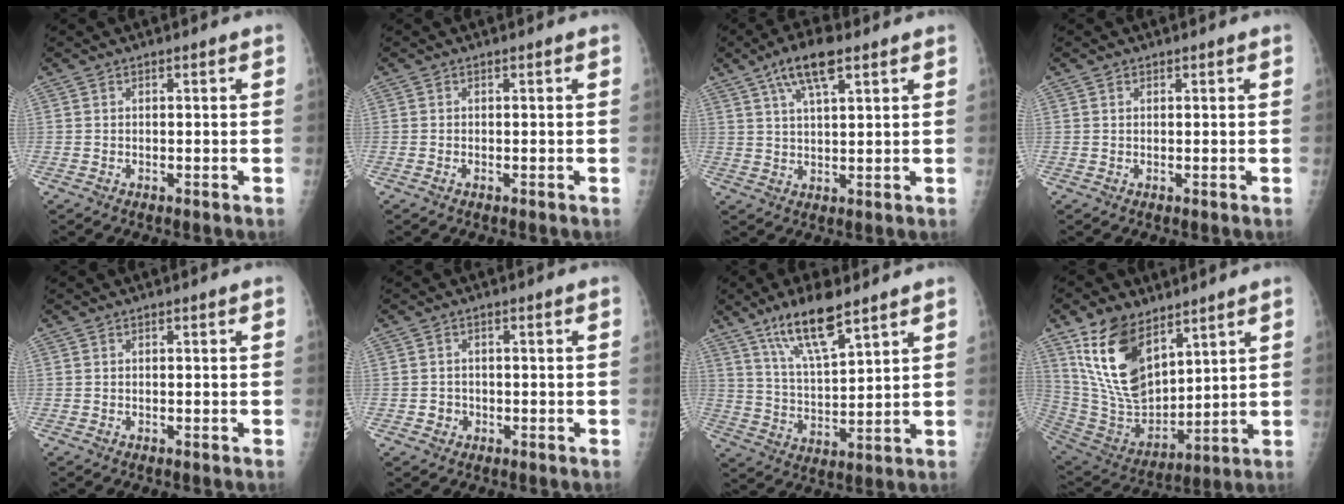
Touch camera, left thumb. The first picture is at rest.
{"total": 0.6, "force": [-0.3, 0.3, 0.5], "torque": [-0.009, -0.001, -0.006]}
{"total": 8.5, "force": [4.8, 2.9, 6.5], "torque": [-0.109, -0.003, 0.087]}
{"total": 0.7, "force": [0.3, 0.6, 0.2], "torque": [0.003, 0.001, 0.006]}
{"total": 0.0}
{"total": 2.1, "force": [-0.6, 1.9, 0.5], "torque": [0.010, 0.008, -0.008]}
{"total": 12.2, "force": [8.2, 3.4, 8.4], "torque": [-0.135, -0.041, 0.157]}
{"total": 18.4, "force": [10.3, 10.0, 11.6], "torque": [-0.178, -0.054, 0.214]}